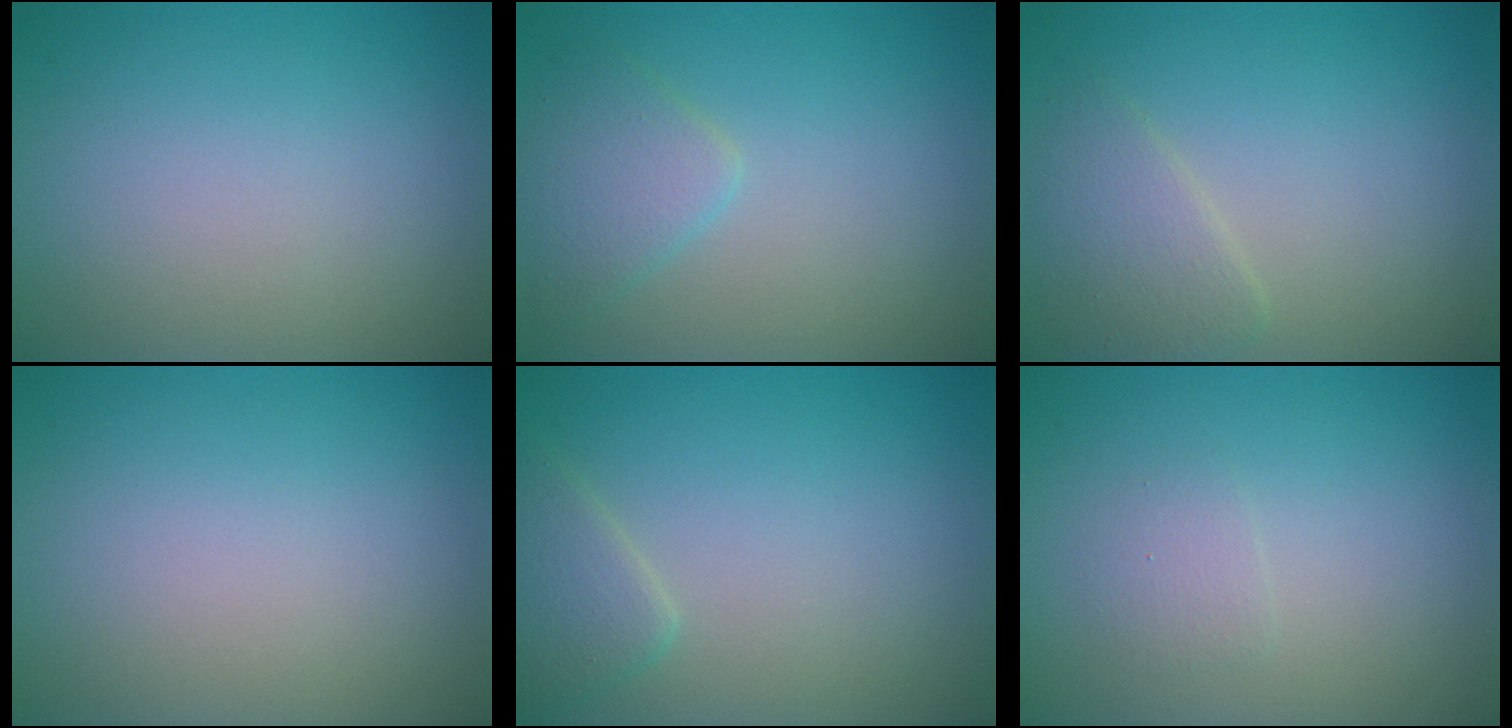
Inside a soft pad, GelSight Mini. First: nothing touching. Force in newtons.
{"total": 2.6, "press": 2.6, "slide": 0.1}
{"total": 2.6, "press": 2.6, "slide": 0.0}
{"total": 0.0}
{"total": 2.2, "press": 2.2, "slide": 0.2}
{"total": 1.1, "press": 1.1, "slide": 0.1}